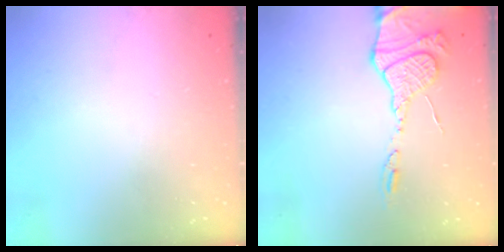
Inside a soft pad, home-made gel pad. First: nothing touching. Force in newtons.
{"total": 13.6, "press": 13.5, "slide": 1.1}